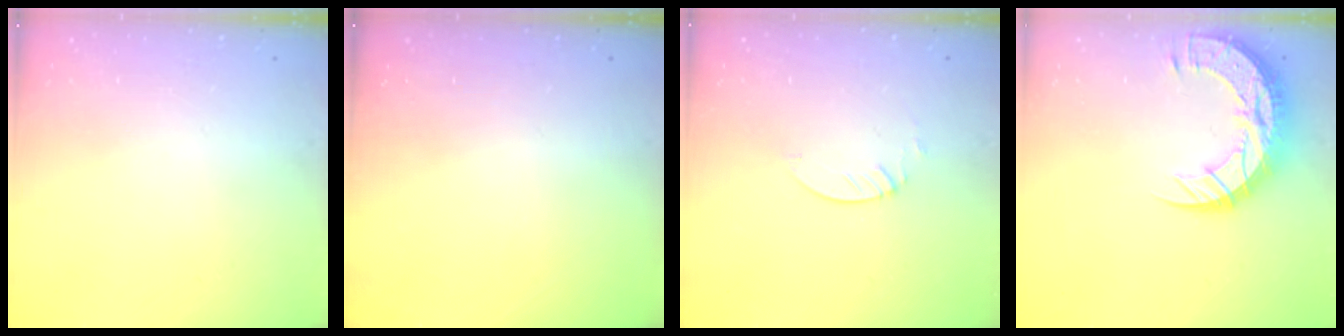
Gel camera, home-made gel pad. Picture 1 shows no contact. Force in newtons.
{"total": 0.0}
{"total": 1.3, "press": 1.3, "slide": 0.1}
{"total": 16.8, "press": 16.7, "slide": 1.1}